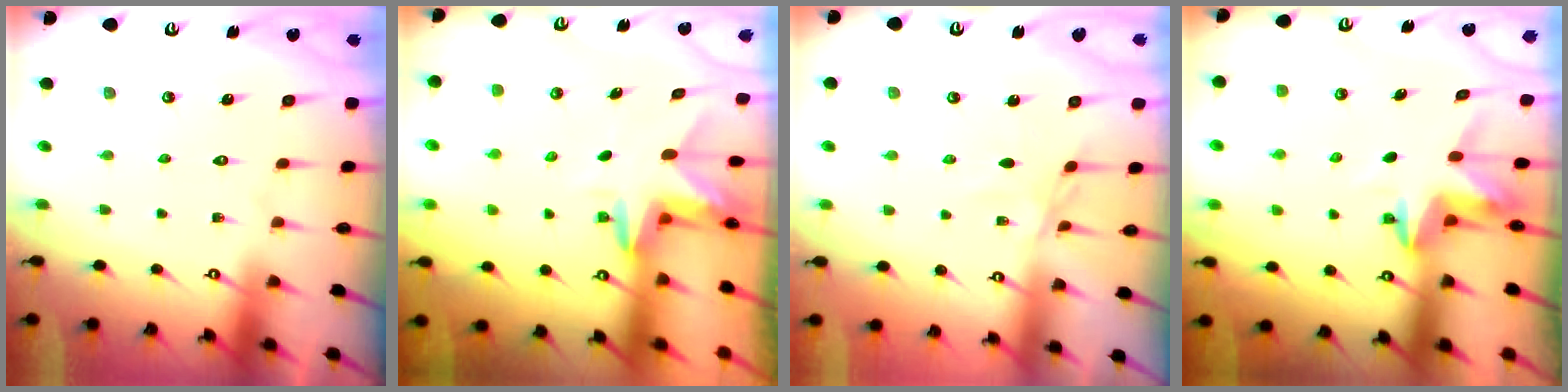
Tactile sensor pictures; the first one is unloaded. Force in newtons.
{"total": 2.9, "press": 2.9, "slide": 0.1}
{"total": 4.4, "press": 4.4, "slide": 0.5}
{"total": 3.9, "press": 3.9, "slide": 0.3}